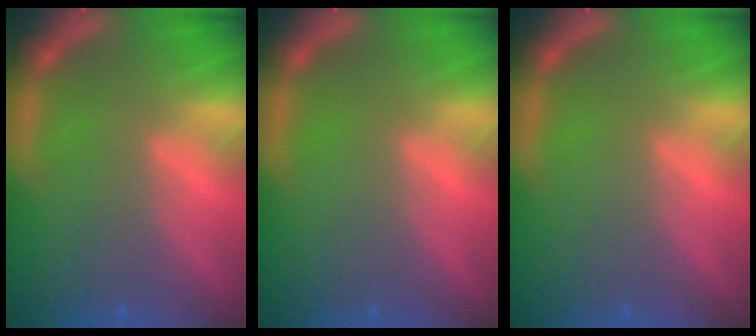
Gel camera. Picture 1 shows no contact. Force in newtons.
{"total": 0.0}
{"total": 0.0}